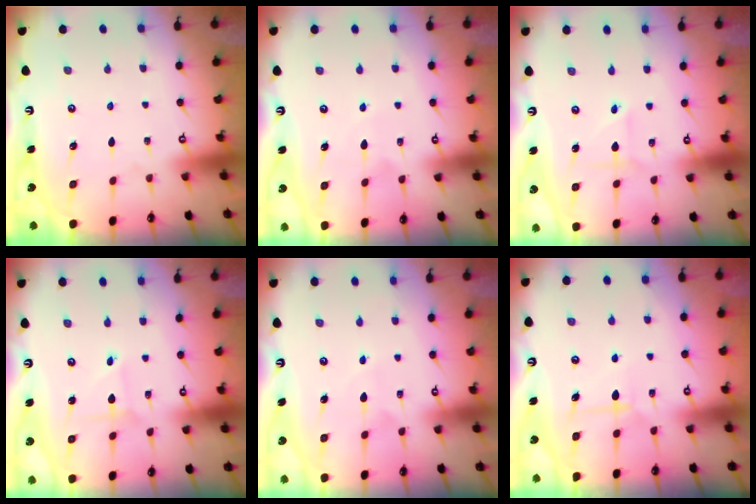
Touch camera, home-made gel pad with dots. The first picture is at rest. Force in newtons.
{"total": 5.4, "press": 5.4, "slide": 0.6}
{"total": 2.3, "press": 2.3, "slide": 0.1}
{"total": 0.8, "press": 0.8, "slide": 0.0}
{"total": 4.3, "press": 4.3, "slide": 0.3}
{"total": 5.8, "press": 5.8, "slide": 0.1}